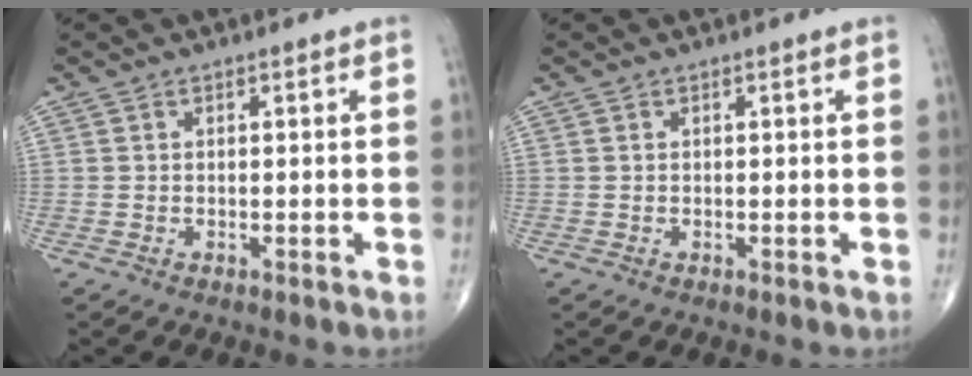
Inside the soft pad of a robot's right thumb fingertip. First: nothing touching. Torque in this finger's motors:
{"motor_torque": [0.82, 1.29, 0.17, 0.02, -0.02]}